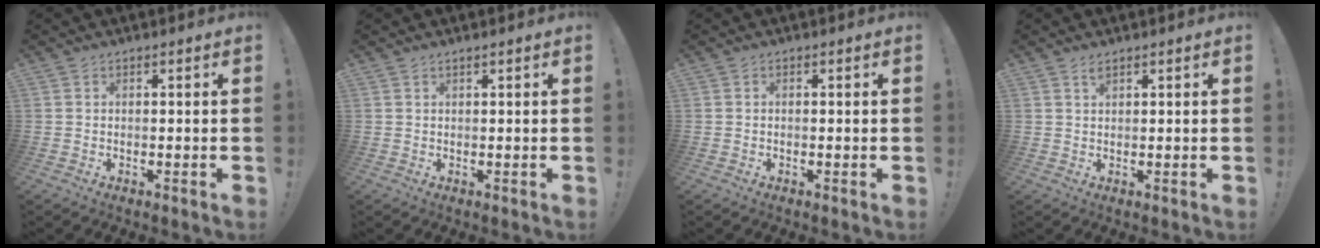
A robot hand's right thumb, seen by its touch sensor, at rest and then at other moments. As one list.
[{"total": 0.5, "force": [0.4, -0.2, 0.3], "torque": [-0.010, 0.002, 0.009]}, {"total": 0.0}, {"total": 1.5, "force": [1.2, 0.3, 0.8], "torque": [-0.004, -0.009, 0.020]}]